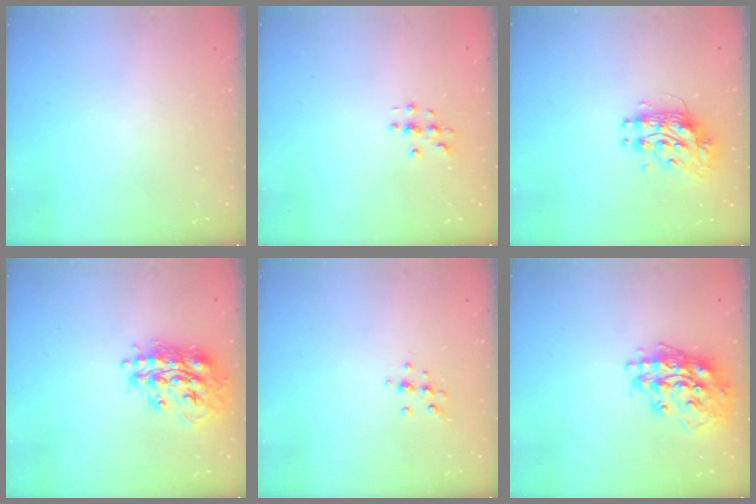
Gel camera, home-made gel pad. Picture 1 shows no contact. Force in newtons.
{"total": 2.9, "press": 2.9, "slide": 0.3}
{"total": 9.0, "press": 8.9, "slide": 0.7}
{"total": 17.1, "press": 17.0, "slide": 1.4}
{"total": 7.0, "press": 7.0, "slide": 0.6}
{"total": 17.5, "press": 17.5, "slide": 0.9}